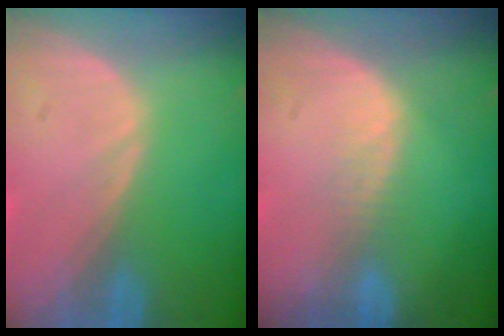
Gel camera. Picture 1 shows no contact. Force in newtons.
{"total": 1.6, "press": 1.6, "slide": 0.1}